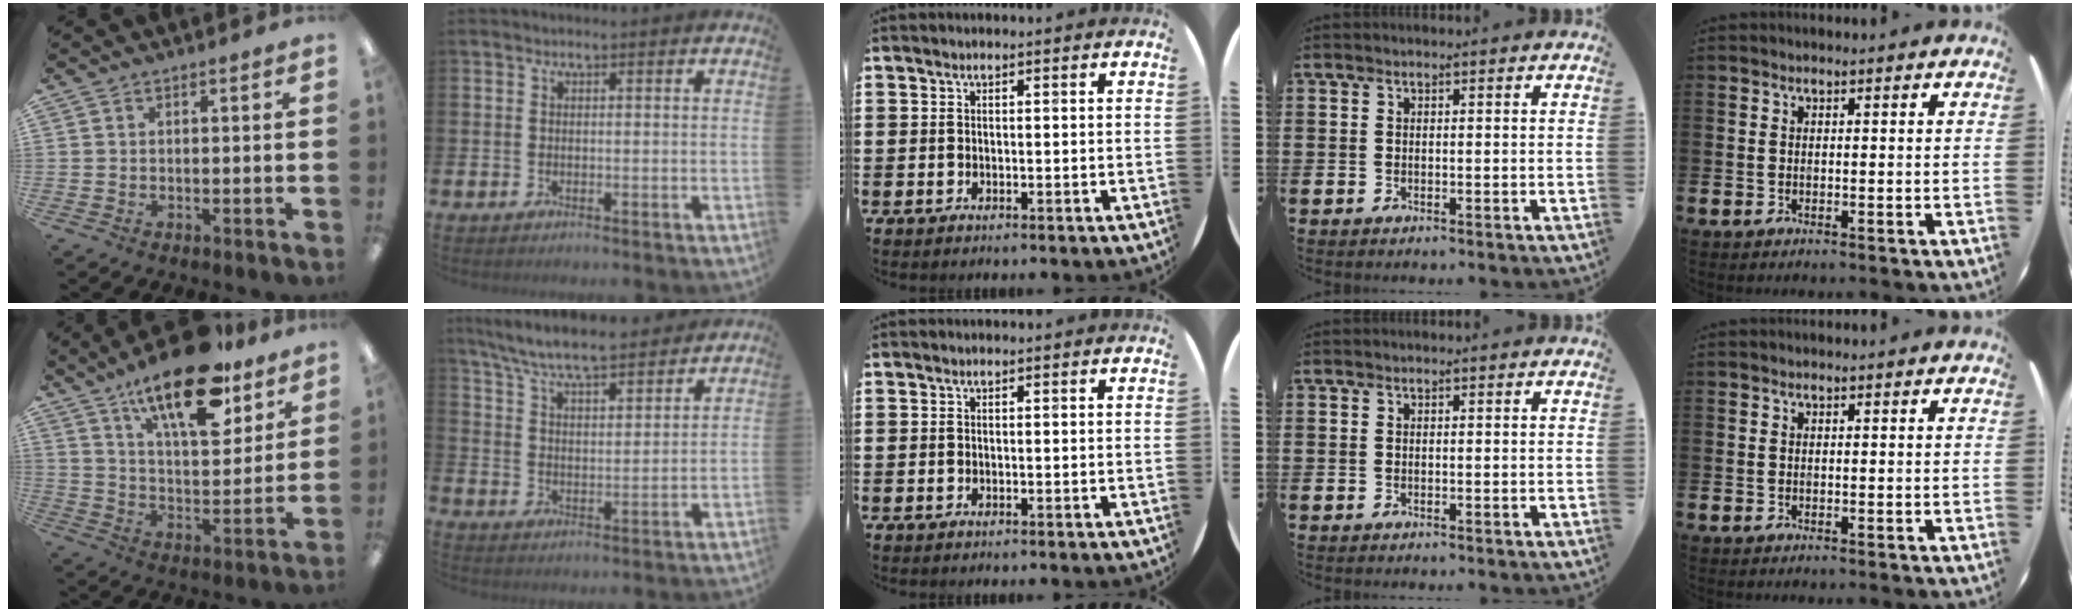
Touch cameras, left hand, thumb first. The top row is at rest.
{"thumb": {"total": 20.5, "force": [14.2, 7.6, 12.7], "torque": [-0.197, -0.080, 0.234]}, "index": {"total": 7.7, "force": [7.3, 0.6, 2.4], "torque": [-0.076, -0.042, 0.130]}}